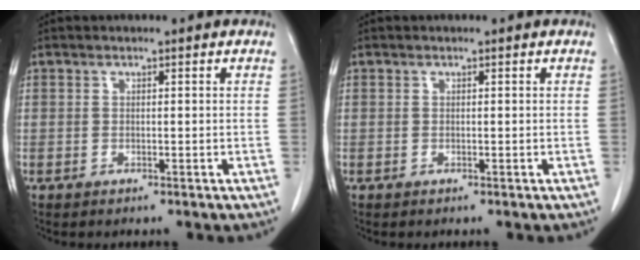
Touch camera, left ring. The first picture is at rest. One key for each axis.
{"total": 0.0}